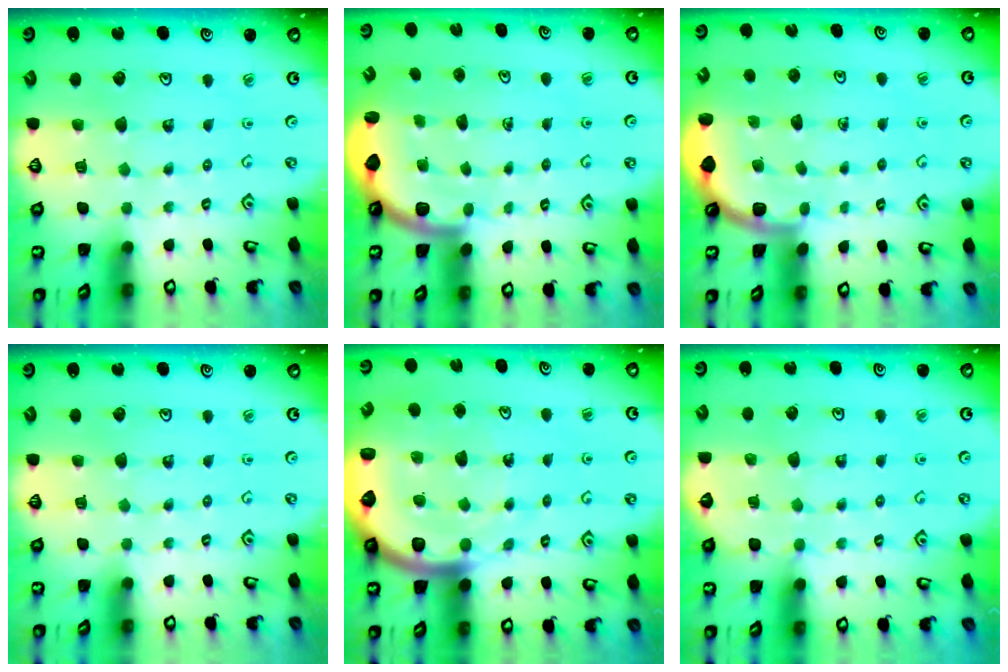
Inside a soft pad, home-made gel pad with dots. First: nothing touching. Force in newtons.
{"total": 2.5, "press": 2.2, "slide": 1.2}
{"total": 1.9, "press": 1.9, "slide": 0.0}
{"total": 0.0}
{"total": 11.1, "press": 10.9, "slide": 2.0}
{"total": 2.9, "press": 2.9, "slide": 0.3}